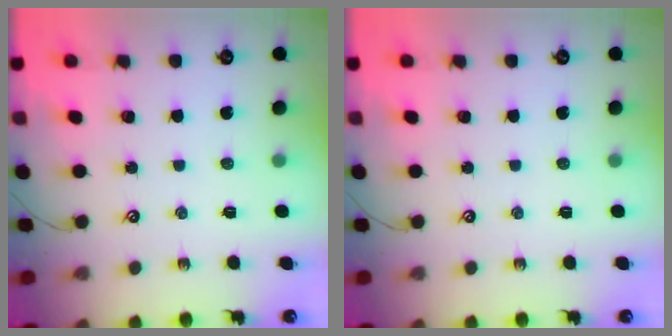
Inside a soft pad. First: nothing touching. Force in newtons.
{"total": 0.0}